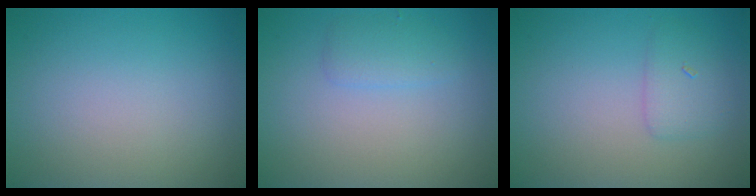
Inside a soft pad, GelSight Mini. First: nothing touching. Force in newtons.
{"total": 1.6, "press": 1.6, "slide": 0.0}
{"total": 1.8, "press": 1.8, "slide": 0.1}